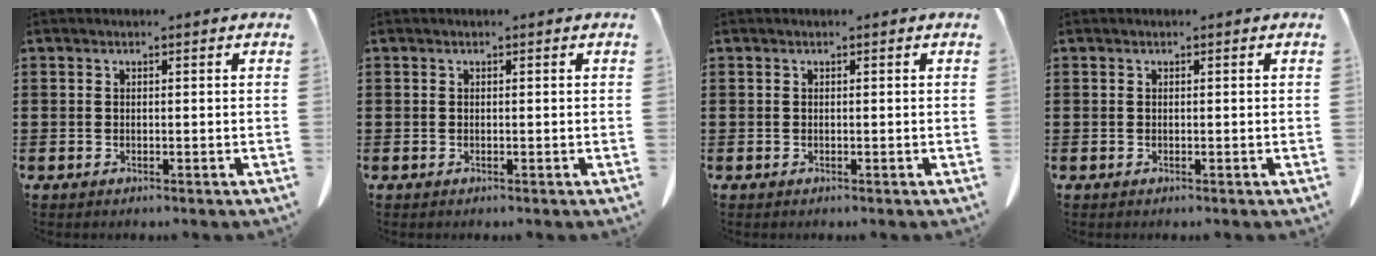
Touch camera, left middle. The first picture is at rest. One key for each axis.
{"total": 0.0}
{"total": 0.0}
{"total": 0.0}